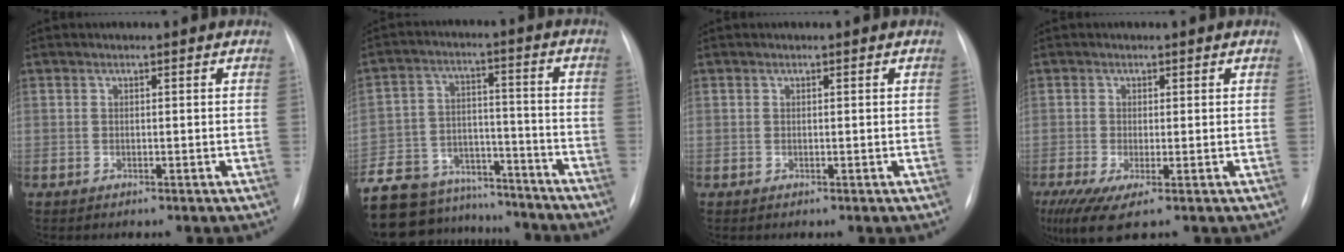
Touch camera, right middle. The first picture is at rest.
{"total": 23.5, "force": [-20.3, 9.0, 7.7], "torque": [-0.193, 0.007, -0.302]}
{"total": 0.0}
{"total": 6.3, "force": [-3.1, 1.6, 5.2], "torque": [-0.092, -0.019, -0.053]}